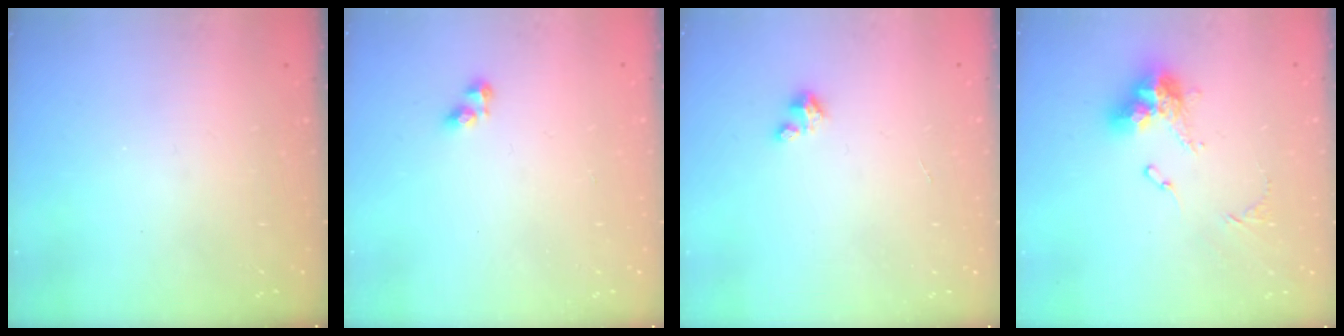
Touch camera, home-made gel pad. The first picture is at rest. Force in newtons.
{"total": 2.8, "press": 2.8, "slide": 0.4}
{"total": 2.4, "press": 2.4, "slide": 0.2}
{"total": 13.3, "press": 13.3, "slide": 1.5}